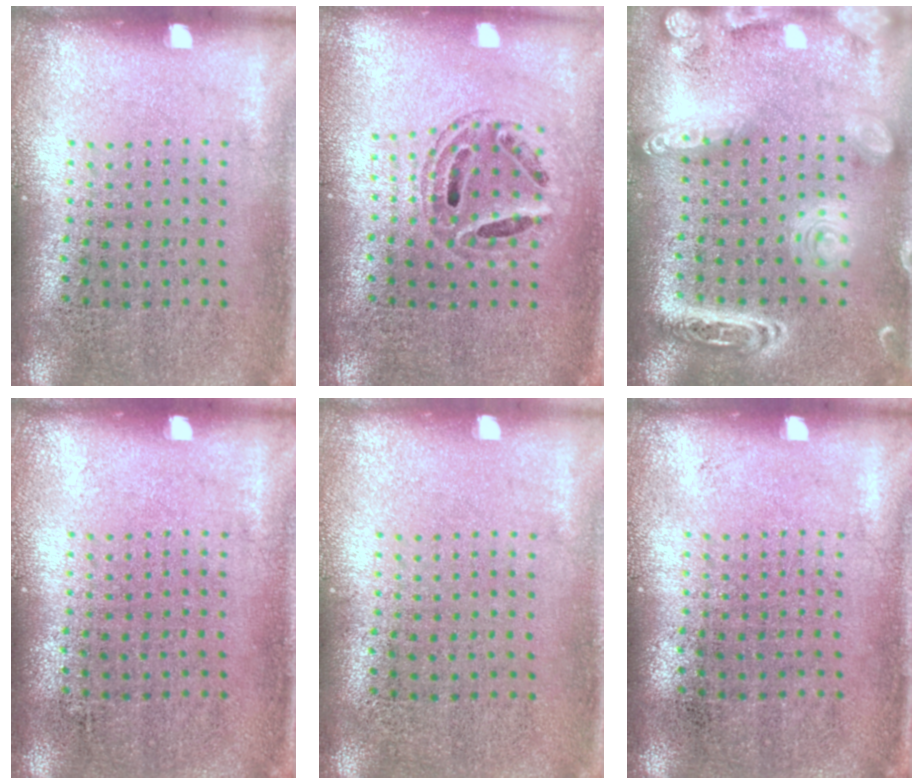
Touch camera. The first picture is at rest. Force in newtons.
{"total": 0.6, "press": 0.6, "slide": 0.2}
{"total": 2.7, "press": 2.7, "slide": 0.2}
{"total": 0.0}
{"total": 0.0}
{"total": 0.0}